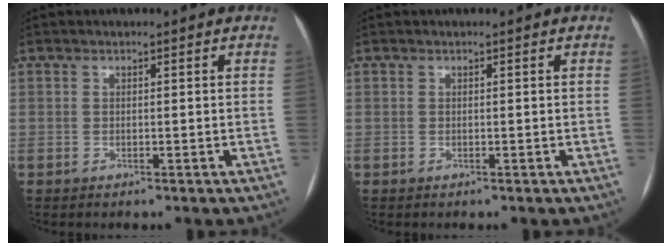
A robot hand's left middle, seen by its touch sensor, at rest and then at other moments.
{"total": 0.0}